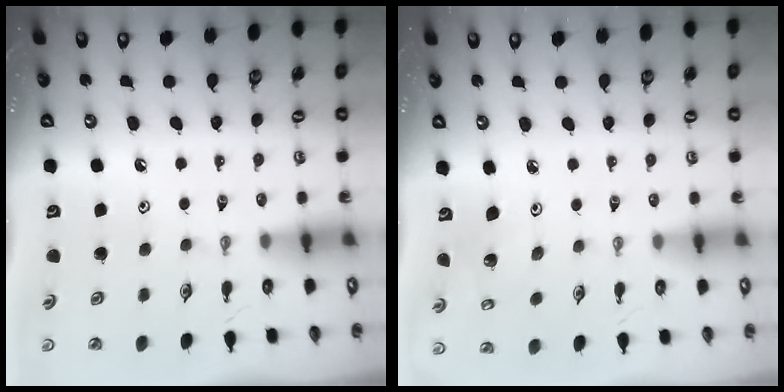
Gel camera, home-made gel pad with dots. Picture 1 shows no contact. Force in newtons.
{"total": 3.5, "press": 3.4, "slide": 1.1}